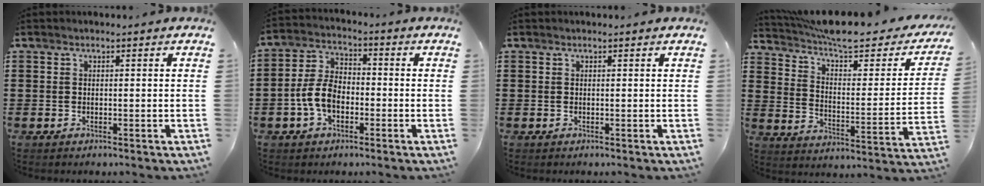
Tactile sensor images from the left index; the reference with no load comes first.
{"total": 6.5, "force": [-2.1, 4.0, 4.6], "torque": [-0.116, 0.004, -0.049]}
{"total": 0.0}
{"total": 7.5, "force": [6.5, 1.1, 3.6], "torque": [-0.094, -0.048, 0.109]}